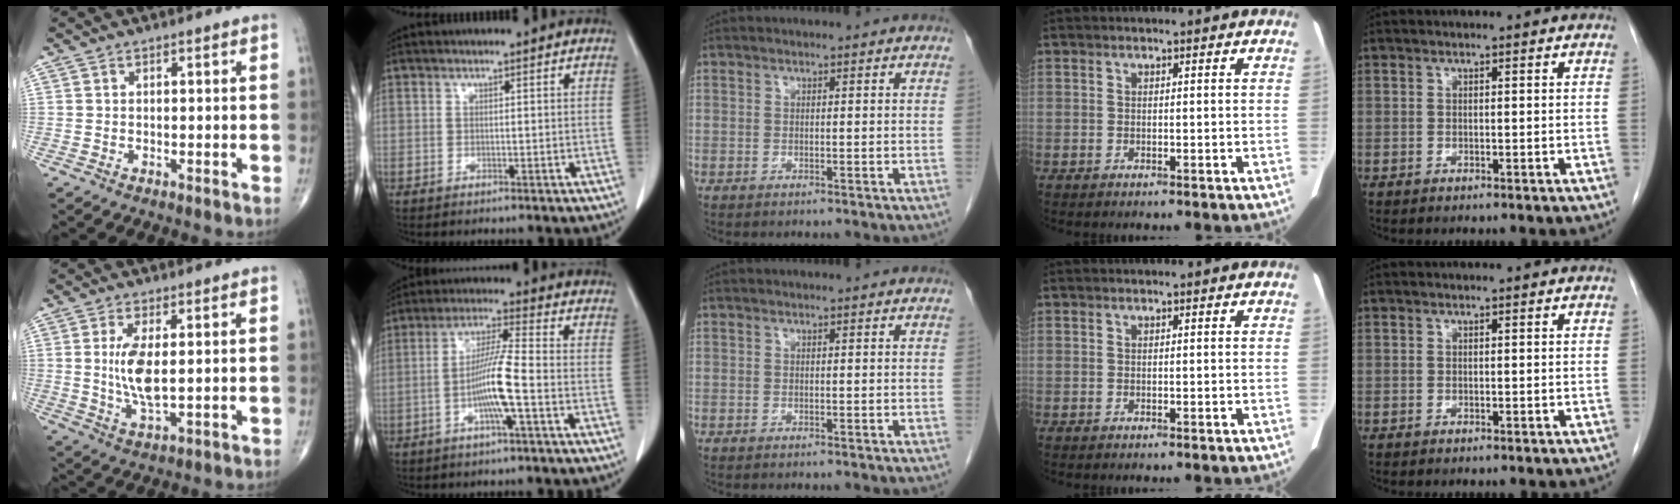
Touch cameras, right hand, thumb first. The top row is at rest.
{"thumb": {"total": 7.6, "force": [0.8, 2.8, 7.1], "torque": [-0.144, -0.018, 0.019]}, "index": {"total": 8.3, "force": [-2.2, -0.2, 8.0], "torque": [-0.156, 0.005, -0.042]}}